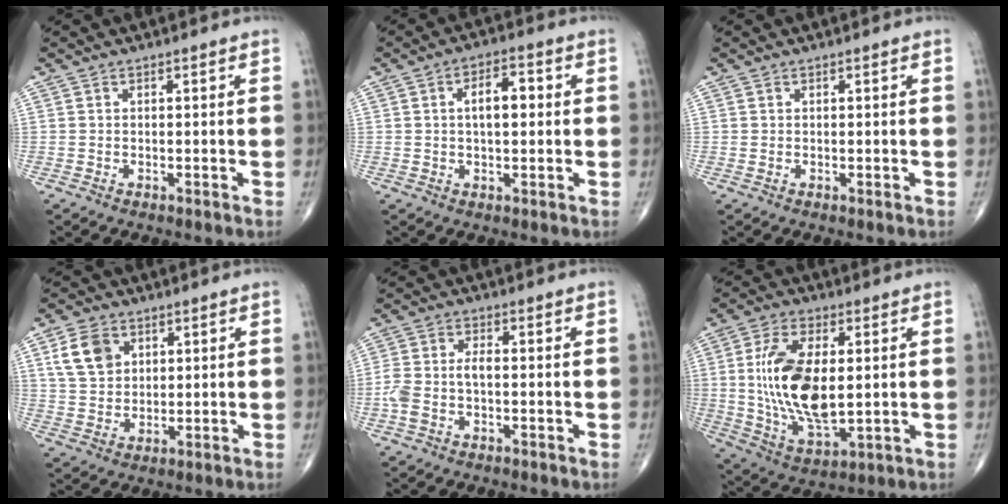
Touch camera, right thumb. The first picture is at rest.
{"total": 6.1, "force": [0.8, 3.0, 5.3], "torque": [-0.075, 0.009, 0.008]}
{"total": 0.0}
{"total": 8.0, "force": [3.2, 5.9, 4.4], "torque": [-0.064, -0.008, 0.065]}
{"total": 5.5, "force": [-1.0, 2.9, 4.5], "torque": [-0.117, 0.019, -0.021]}
{"total": 17.0, "force": [1.4, 8.3, 14.7], "torque": [-0.280, -0.020, 0.034]}